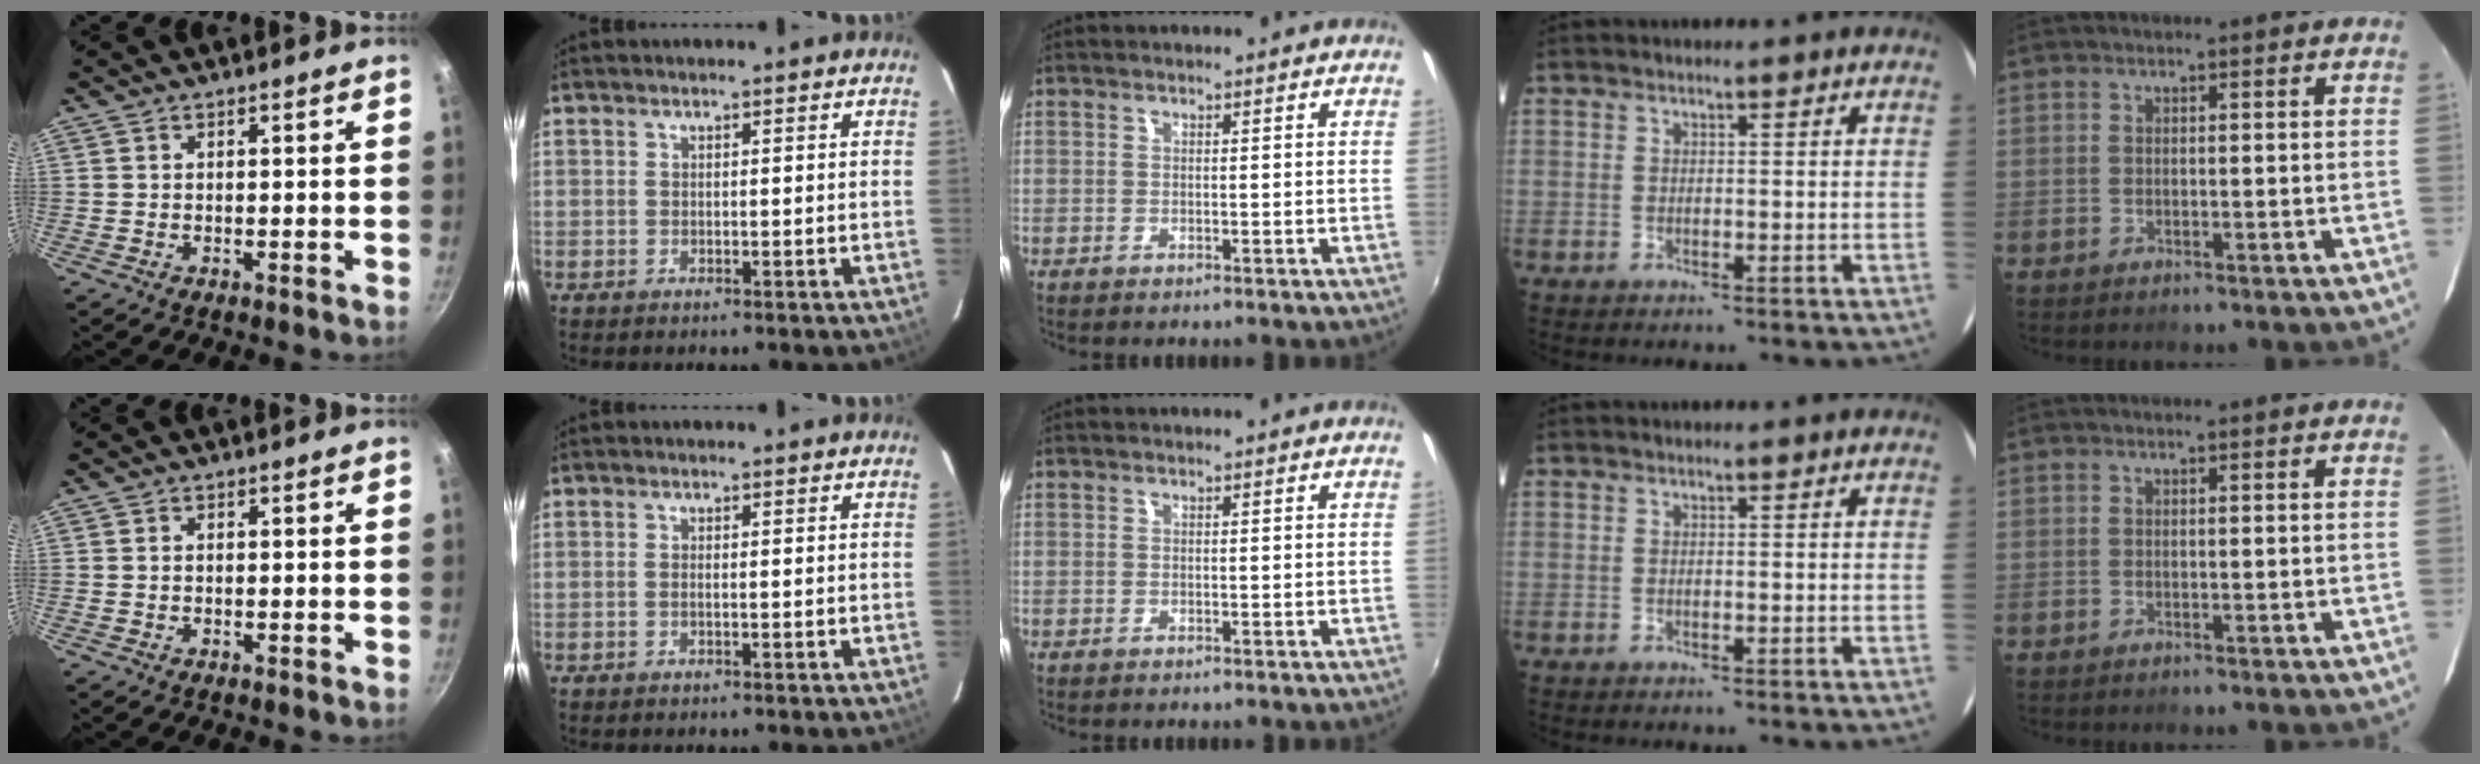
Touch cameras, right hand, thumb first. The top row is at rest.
{"thumb": {"total": 0.7, "force": [0.1, 0.6, 0.4], "torque": [-0.006, 0.004, 0.000]}, "index": {"total": 0.6, "force": [-0.2, -0.1, 0.6], "torque": [-0.011, 0.001, -0.005]}}